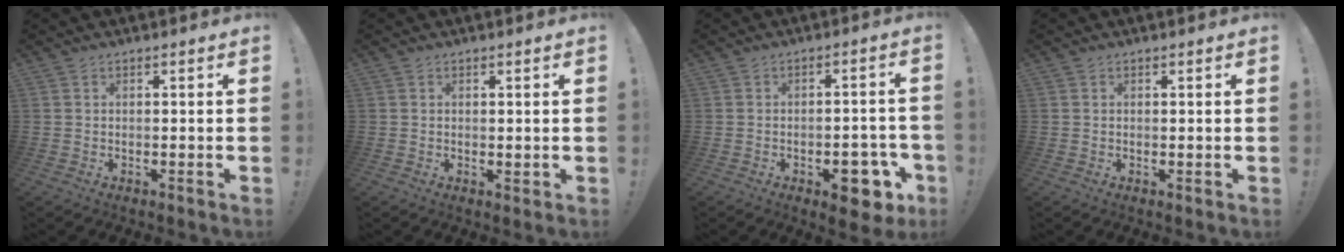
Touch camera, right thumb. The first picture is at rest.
{"total": 1.1, "force": [0.8, 0.7, 0.5], "torque": [-0.002, -0.002, 0.013]}
{"total": 10.4, "force": [-5.0, 5.5, 7.3], "torque": [-0.056, 0.028, -0.080]}
{"total": 0.5, "force": [0.4, 0.3, 0.1], "torque": [0.004, -0.002, 0.006]}